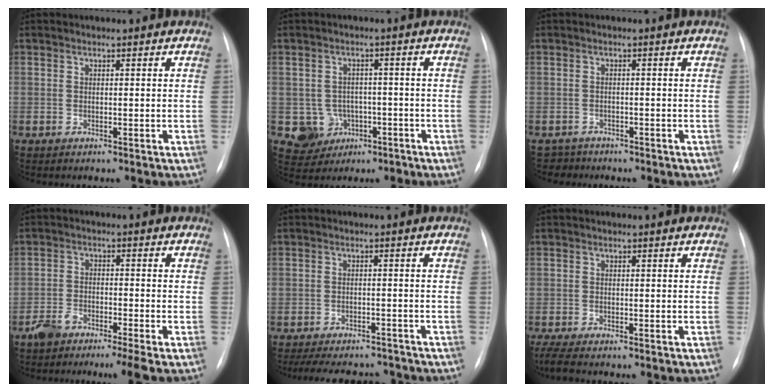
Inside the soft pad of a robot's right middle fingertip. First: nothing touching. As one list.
[{"total": 6.1, "force": [-2.1, 5.7, 0.7], "torque": [-0.012, 0.014, -0.023]}, {"total": 2.4, "force": [-1.9, 1.1, -1.0], "torque": [0.014, 0.001, -0.033]}, {"total": 5.6, "force": [-4.1, 0.7, 3.7], "torque": [-0.074, -0.009, -0.076]}, {"total": 12.2, "force": [-10.8, 3.9, 4.0], "torque": [-0.075, 0.009, -0.140]}, {"total": 3.9, "force": [-3.1, 0.7, 2.2], "torque": [-0.044, -0.009, -0.048]}]